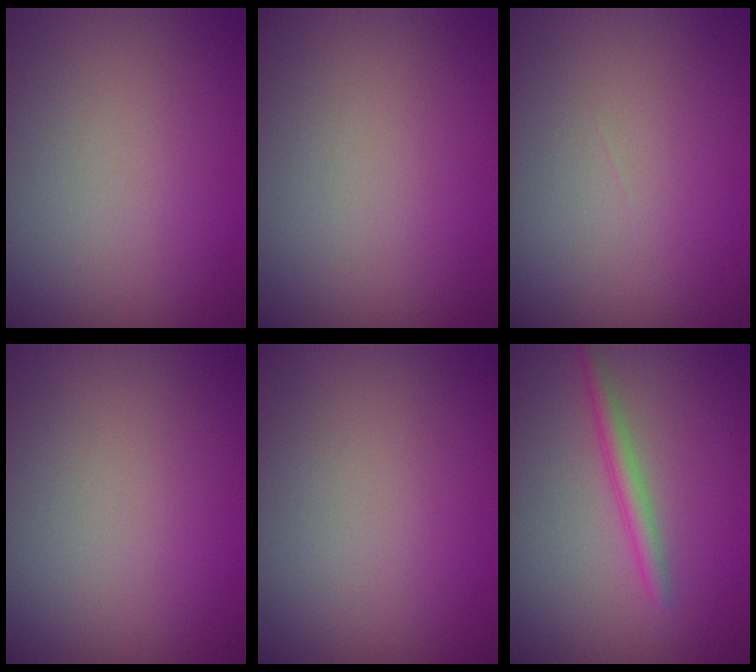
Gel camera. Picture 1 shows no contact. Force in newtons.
{"total": 0.0}
{"total": 0.0}
{"total": 0.0}
{"total": 0.0}
{"total": 1.8, "press": 1.8, "slide": 0.0}